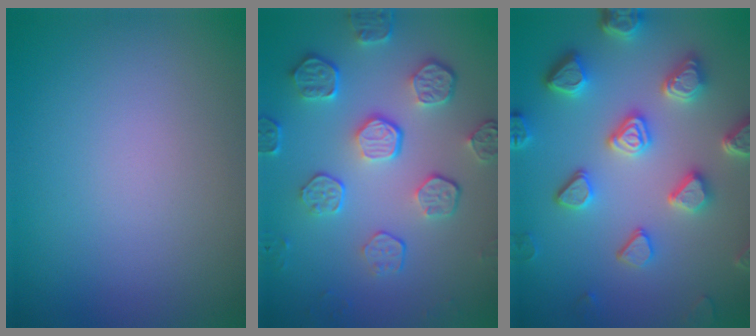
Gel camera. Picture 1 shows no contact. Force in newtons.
{"total": 5.7, "press": 4.2, "slide": 3.9}
{"total": 6.3, "press": 5.2, "slide": 3.5}